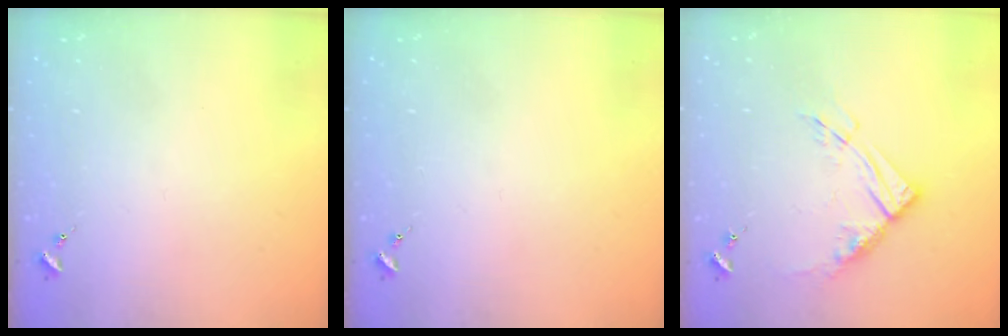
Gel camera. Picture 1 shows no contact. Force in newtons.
{"total": 0.0}
{"total": 11.2, "press": 11.1, "slide": 1.1}